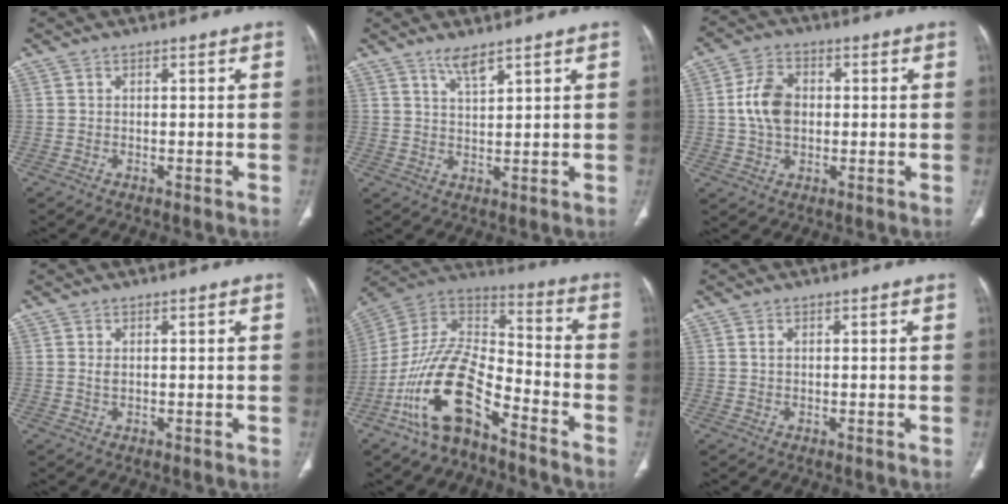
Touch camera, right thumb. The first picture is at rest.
{"total": 3.4, "force": [2.6, 0.5, 2.1], "torque": [-0.036, -0.018, 0.052]}
{"total": 8.4, "force": [0.5, 5.9, 6.0], "torque": [-0.100, 0.008, 0.006]}
{"total": 1.1, "force": [0.2, 0.6, 0.9], "torque": [-0.019, 0.001, 0.008]}
{"total": 17.9, "force": [-10.2, 7.6, 12.6], "torque": [-0.219, 0.080, -0.196]}
{"total": 0.9, "force": [0.3, 0.6, 0.6], "torque": [-0.013, 0.000, 0.007]}